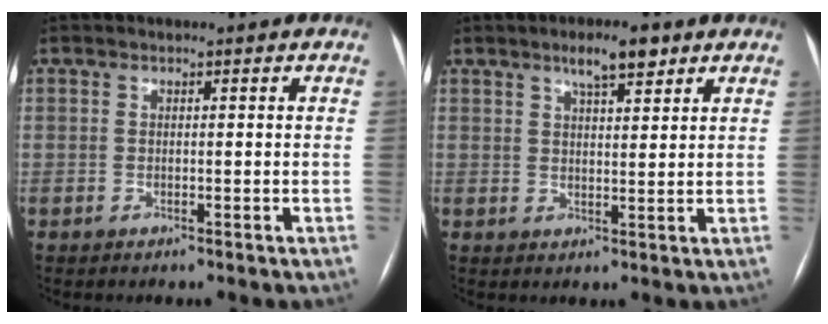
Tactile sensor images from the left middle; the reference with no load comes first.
{"total": 5.1, "force": [3.4, 1.2, 3.6], "torque": [-0.063, 0.006, 0.053]}